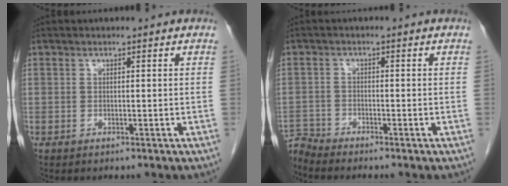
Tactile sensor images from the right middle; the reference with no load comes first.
{"total": 3.2, "force": [-2.9, -1.0, -0.8], "torque": [0.016, -0.013, -0.056]}